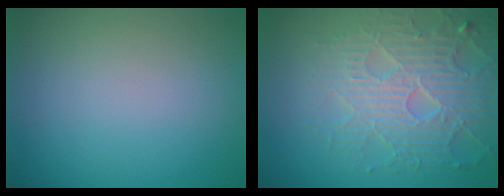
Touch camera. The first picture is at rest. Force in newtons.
{"total": 6.1, "press": 5.2, "slide": 3.1}